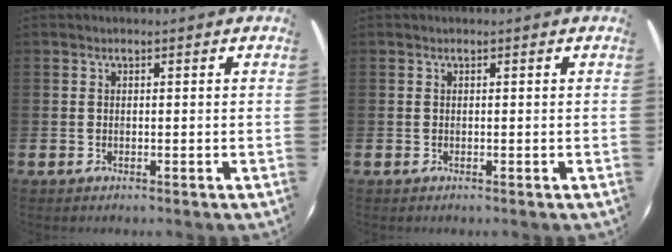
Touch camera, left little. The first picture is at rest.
{"total": 0.0}